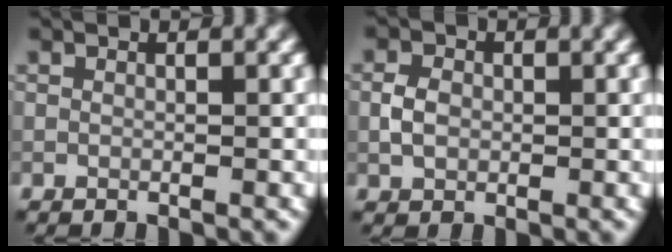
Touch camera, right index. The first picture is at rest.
{"total": 2.2, "force": [-0.2, 1.7, 1.3], "torque": [-0.026, 0.002, -0.008]}